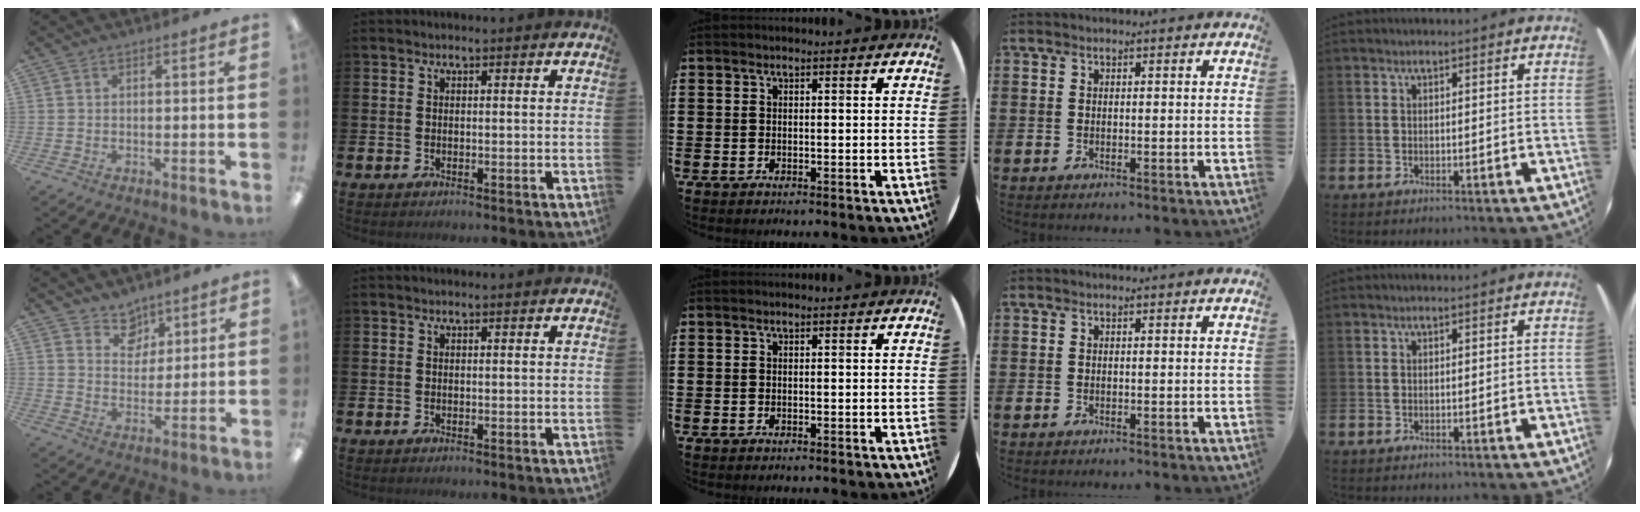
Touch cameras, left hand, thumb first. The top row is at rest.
{"thumb": {"total": 6.6, "force": [4.9, 4.4, 0.3], "torque": [-0.001, -0.035, 0.091]}}